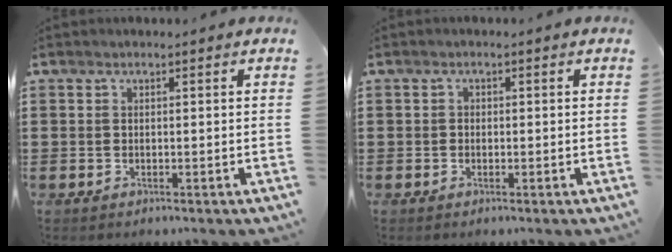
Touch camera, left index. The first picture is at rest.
{"total": 0.8, "force": [-0.3, 0.7, 0.2], "torque": [-0.007, 0.002, -0.007]}